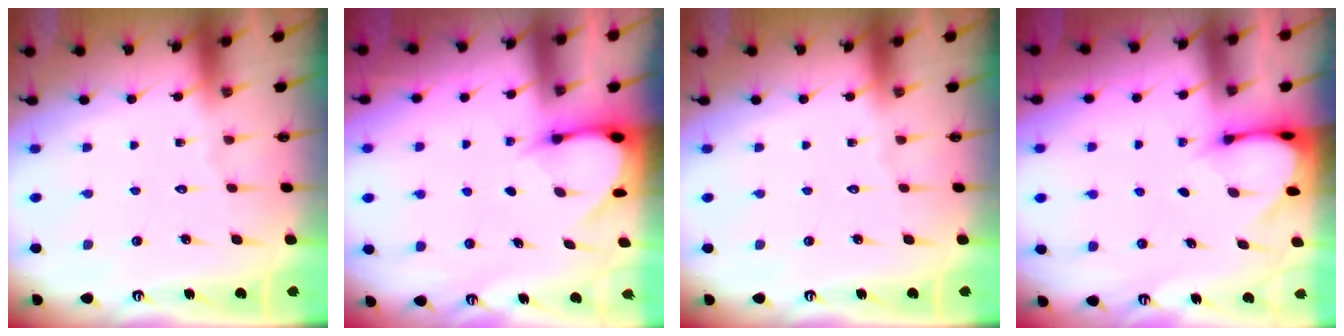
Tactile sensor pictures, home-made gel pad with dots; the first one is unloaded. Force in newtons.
{"total": 3.7, "press": 3.7, "slide": 0.2}
{"total": 0.0}
{"total": 2.8, "press": 2.8, "slide": 0.2}